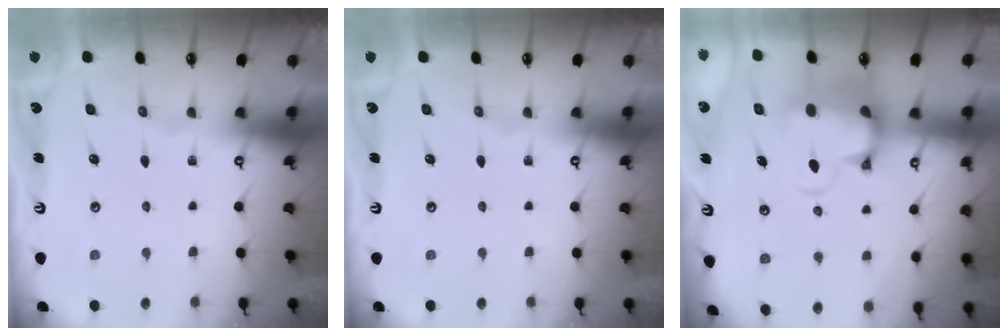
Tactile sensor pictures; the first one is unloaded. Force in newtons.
{"total": 0.0}
{"total": 4.7, "press": 4.4, "slide": 1.4}